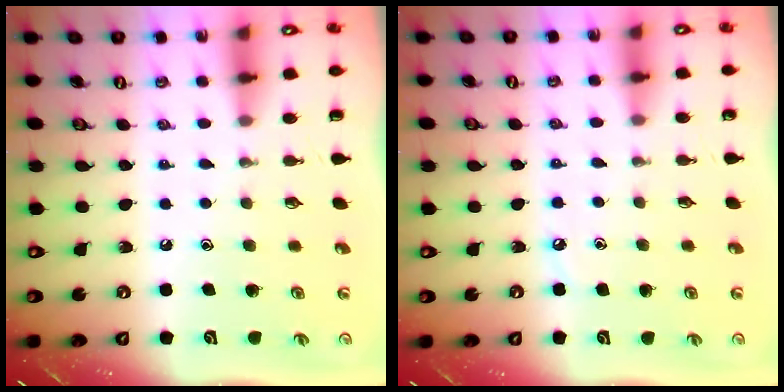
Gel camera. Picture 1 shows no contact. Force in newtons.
{"total": 2.8, "press": 2.7, "slide": 0.4}